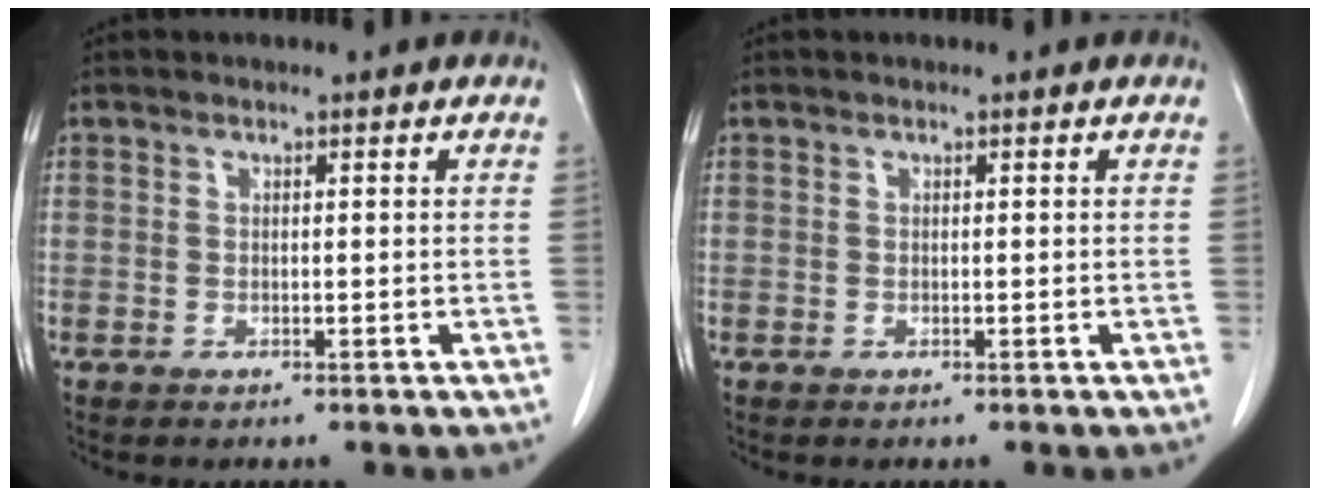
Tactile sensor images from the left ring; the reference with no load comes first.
{"total": 0.0}